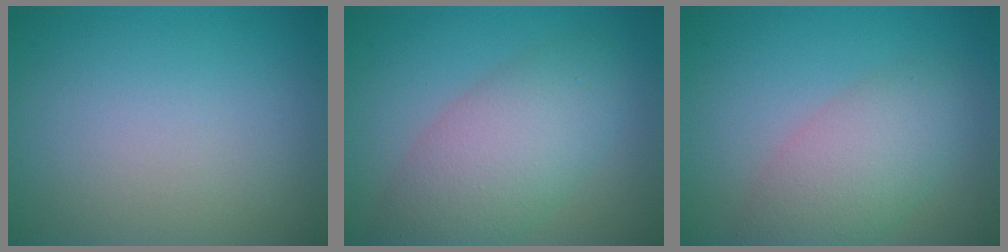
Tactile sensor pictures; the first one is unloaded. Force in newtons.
{"total": 6.5, "press": 6.5, "slide": 0.2}
{"total": 4.9, "press": 4.8, "slide": 0.3}